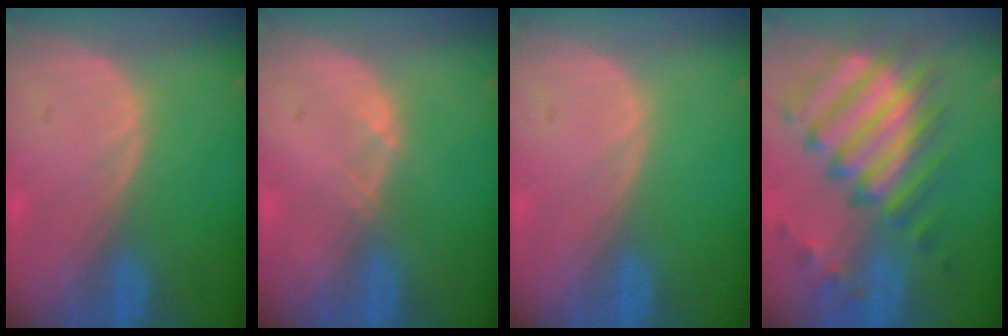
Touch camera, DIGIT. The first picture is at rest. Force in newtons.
{"total": 0.8, "press": 0.8, "slide": 0.1}
{"total": 0.0}
{"total": 11.6, "press": 10.5, "slide": 5.0}